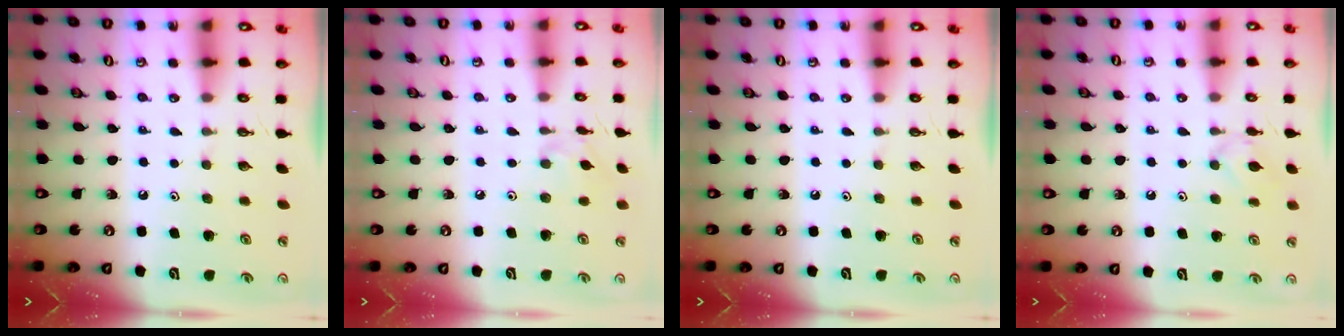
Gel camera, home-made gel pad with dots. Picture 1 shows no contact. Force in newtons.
{"total": 3.2, "press": 3.2, "slide": 0.2}
{"total": 0.0}
{"total": 5.6, "press": 5.6, "slide": 0.9}